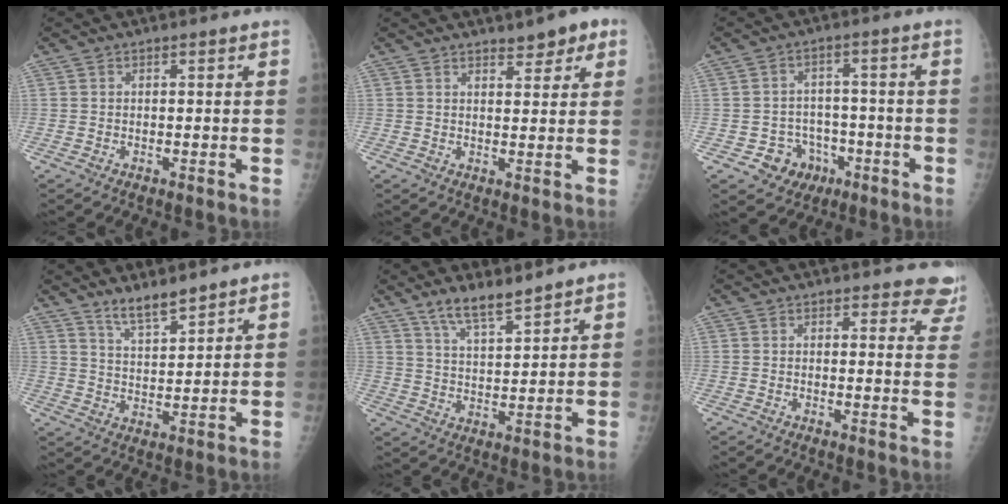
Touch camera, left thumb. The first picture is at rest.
{"total": 4.5, "force": [3.0, 1.9, 2.7], "torque": [-0.015, -0.015, 0.040]}
{"total": 7.2, "force": [-3.3, 6.2, 1.6], "torque": [0.004, 0.027, -0.042]}
{"total": 6.2, "force": [5.3, 1.3, 3.1], "torque": [-0.046, -0.040, 0.100]}
{"total": 7.2, "force": [5.9, 1.4, 3.9], "torque": [-0.065, -0.039, 0.114]}
{"total": 6.7, "force": [6.3, 2.4, 0.4], "torque": [0.046, -0.035, 0.036]}